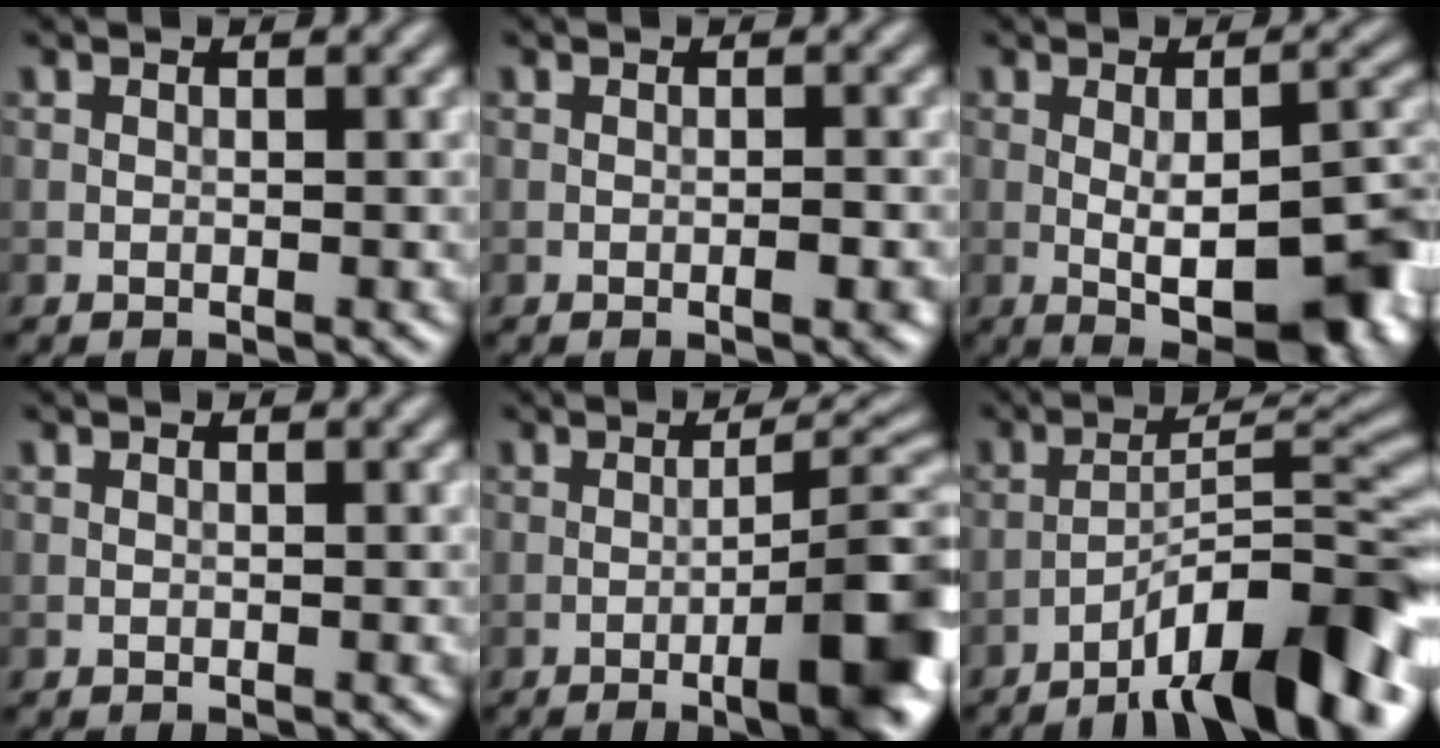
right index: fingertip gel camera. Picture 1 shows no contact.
{"total": 0.9, "force": [-0.2, 0.2, 0.9], "torque": [-0.014, 0.002, -0.003]}
{"total": 9.2, "force": [-2.0, 3.2, 8.4], "torque": [-0.117, -0.006, -0.022]}
{"total": 0.0}
{"total": 10.1, "force": [-3.4, 2.3, 9.2], "torque": [-0.113, 0.010, -0.043]}
{"total": 11.0, "force": [-7.0, 2.2, 8.2], "torque": [-0.122, 0.026, -0.112]}